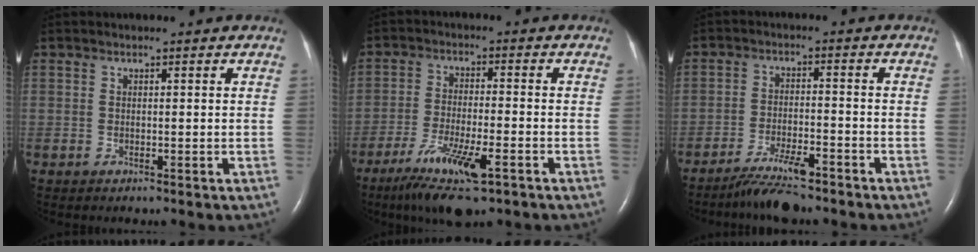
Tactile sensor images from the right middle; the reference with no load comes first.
{"total": 10.4, "force": [-6.1, 1.7, 8.3], "torque": [-0.163, -0.025, -0.100]}
{"total": 6.1, "force": [-5.1, 0.7, 3.3], "torque": [-0.070, -0.016, -0.091]}